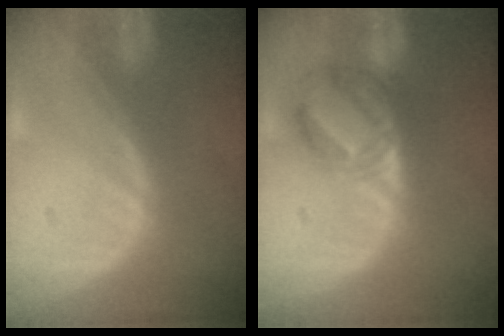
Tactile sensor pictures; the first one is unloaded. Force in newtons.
{"total": 6.0, "press": 5.8, "slide": 1.4}